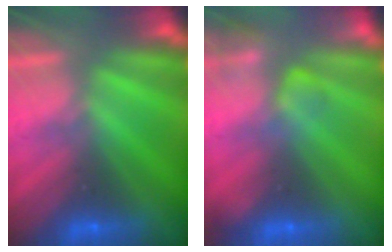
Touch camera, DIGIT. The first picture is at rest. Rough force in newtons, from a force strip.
{"total": 2.4}